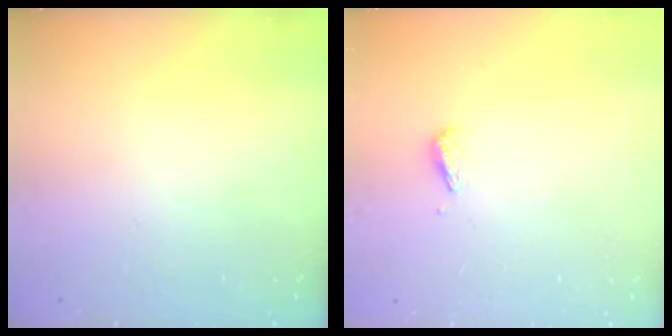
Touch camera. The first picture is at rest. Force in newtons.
{"total": 3.6, "press": 3.6, "slide": 0.5}